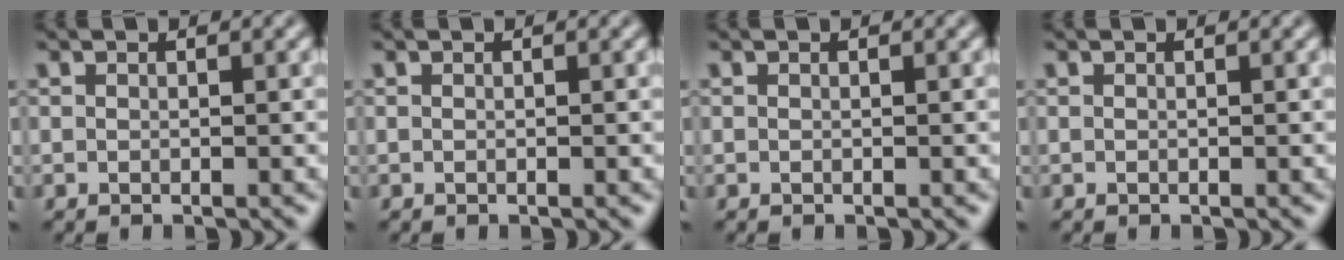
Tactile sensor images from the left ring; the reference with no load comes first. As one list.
[{"total": 0.0}, {"total": 0.0}, {"total": 0.0}]